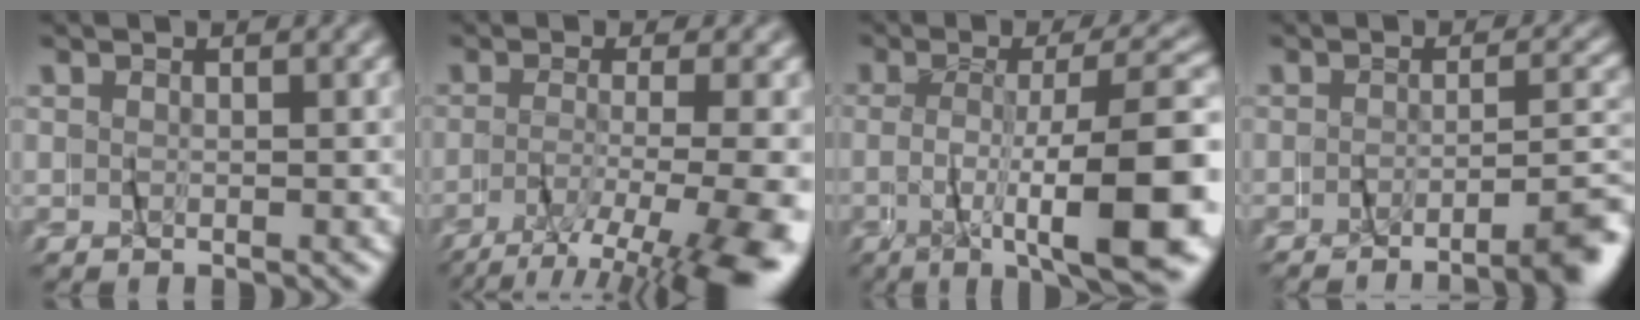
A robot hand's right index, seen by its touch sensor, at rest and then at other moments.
{"total": 8.9, "force": [-4.9, 2.0, 7.2], "torque": [-0.104, -0.026, -0.069]}
{"total": 10.5, "force": [-4.6, 2.0, 9.2], "torque": [-0.128, -0.009, -0.068]}
{"total": 5.5, "force": [-4.5, 0.9, 3.0], "torque": [-0.026, -0.002, -0.079]}